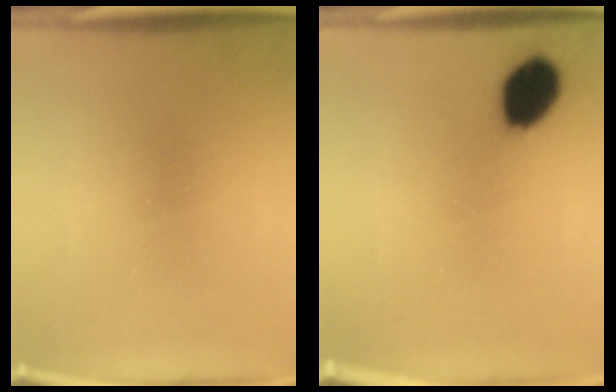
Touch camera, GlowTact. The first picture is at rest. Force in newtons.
{"total": 9.8}